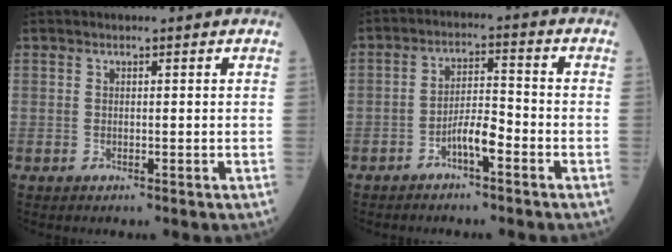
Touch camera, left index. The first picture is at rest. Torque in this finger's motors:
{"motor_torque": [0.92, 0.39, 0.10, 0.04]}